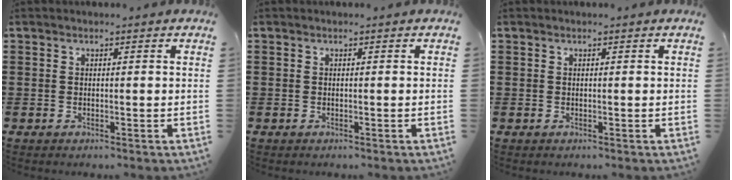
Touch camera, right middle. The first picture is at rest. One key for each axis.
{"total": 0.0}
{"total": 0.0}